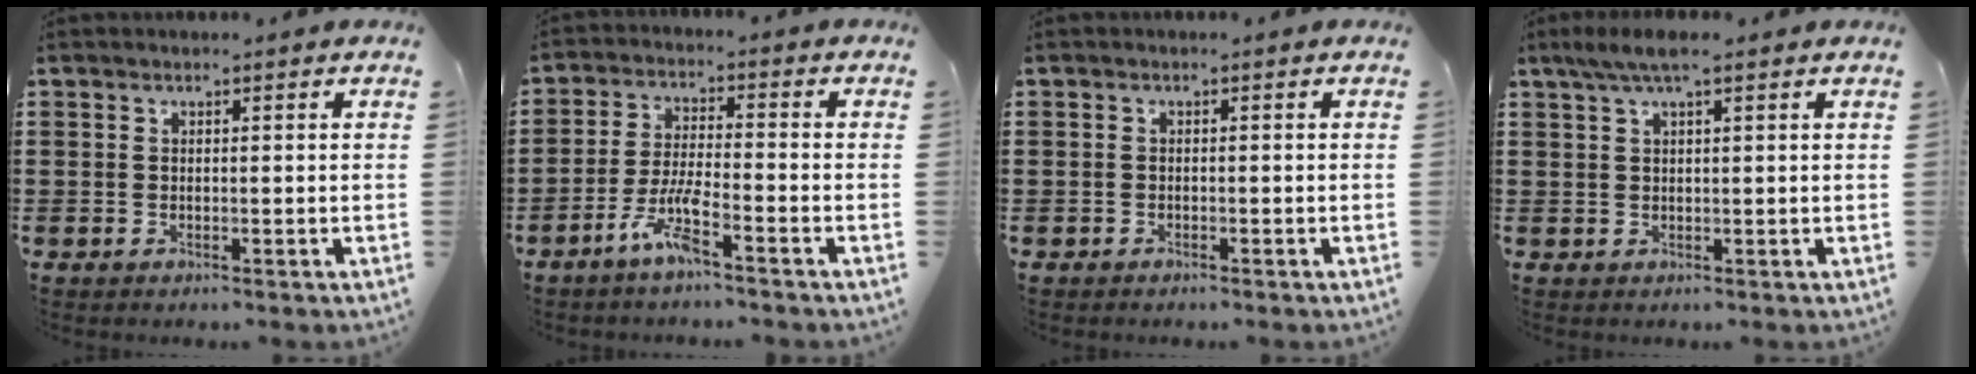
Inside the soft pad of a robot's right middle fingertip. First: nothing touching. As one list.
[{"total": 6.1, "force": [-4.0, 0.8, 4.6], "torque": [-0.103, -0.007, -0.075]}, {"total": 0.7, "force": [-0.7, 0.3, -0.1], "torque": [0.000, -0.002, -0.014]}, {"total": 3.4, "force": [2.0, 0.7, 2.6], "torque": [-0.055, 0.002, 0.035]}]